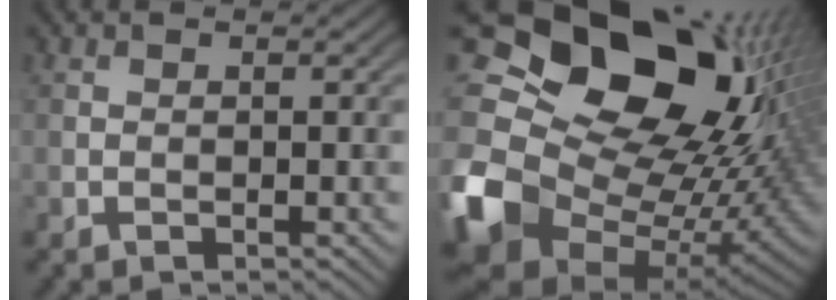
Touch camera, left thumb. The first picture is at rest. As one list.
[{"total": 21.6, "force": [4.4, 16.4, 13.3], "torque": [-0.314, -0.023, 0.103]}]